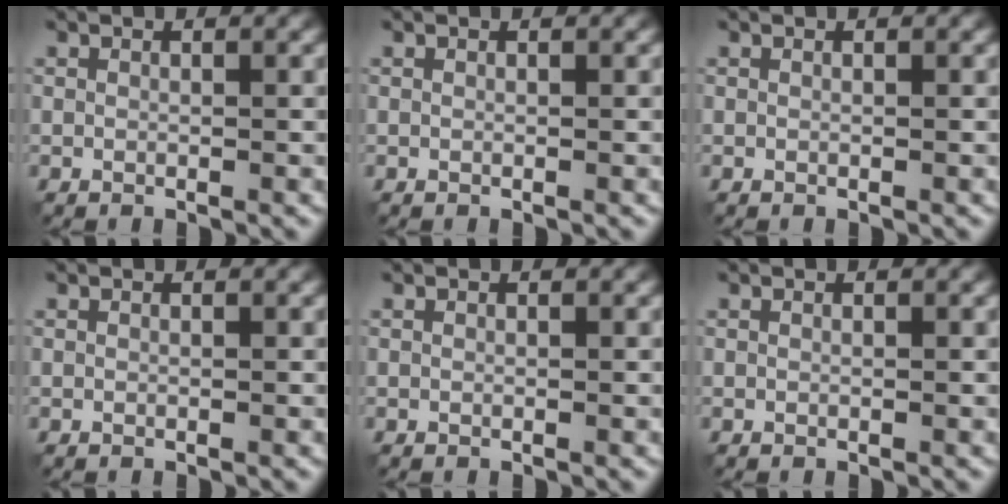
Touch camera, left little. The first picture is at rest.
{"total": 0.0}
{"total": 0.0}
{"total": 0.0}
{"total": 0.0}
{"total": 0.0}